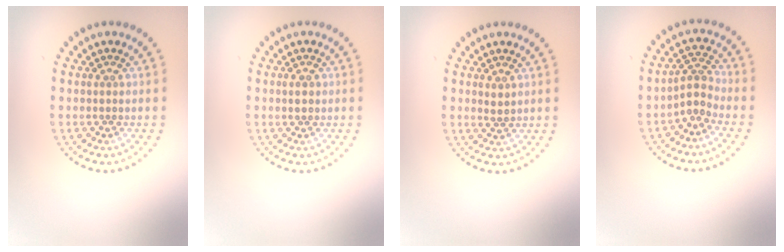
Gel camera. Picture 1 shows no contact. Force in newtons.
{"total": 1.0, "press": 1.0, "slide": 0.3}
{"total": 0.9, "press": 0.8, "slide": 0.4}
{"total": 2.2, "press": 1.6, "slide": 1.5}